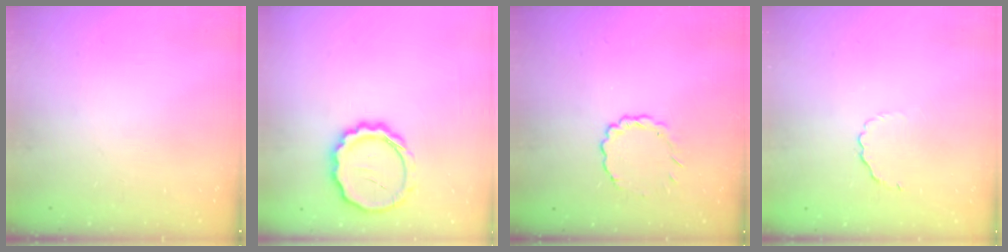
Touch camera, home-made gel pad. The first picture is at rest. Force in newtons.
{"total": 12.5, "press": 12.2, "slide": 2.7}
{"total": 2.8, "press": 2.7, "slide": 0.9}
{"total": 2.7, "press": 2.5, "slide": 0.9}